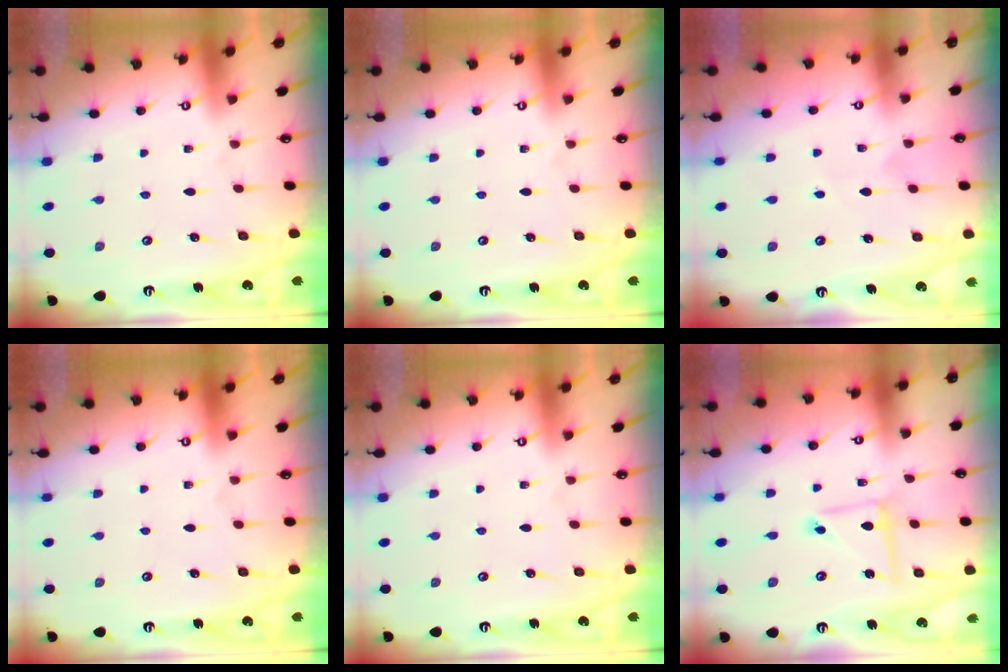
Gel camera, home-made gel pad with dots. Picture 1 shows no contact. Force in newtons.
{"total": 0.0}
{"total": 3.4, "press": 3.3, "slide": 0.9}
{"total": 0.0}
{"total": 0.0}
{"total": 6.6, "press": 6.5, "slide": 0.6}